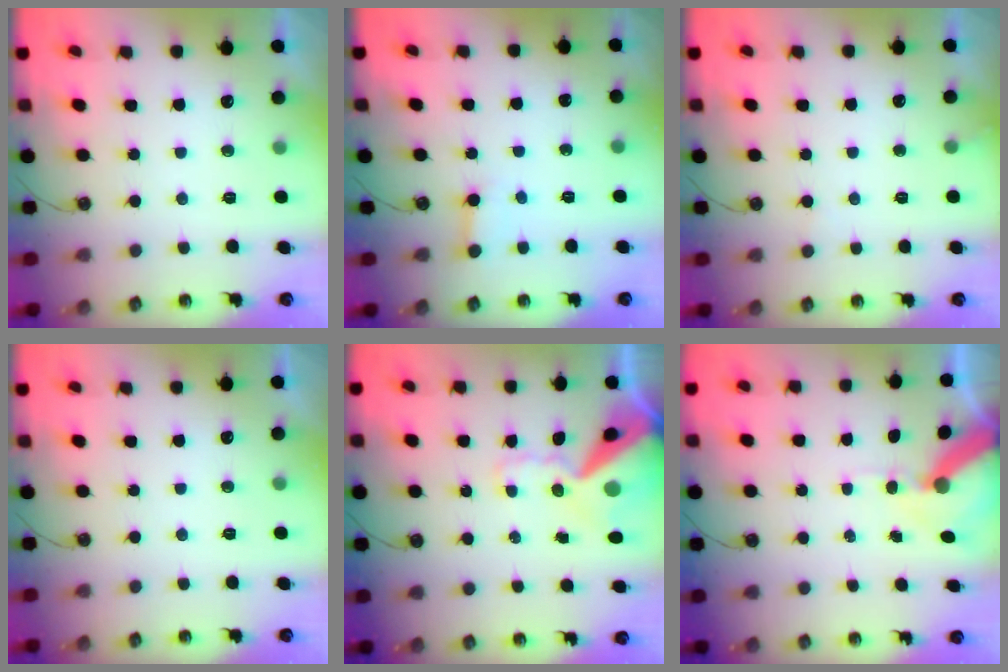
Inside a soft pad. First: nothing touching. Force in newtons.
{"total": 3.1, "press": 3.0, "slide": 0.3}
{"total": 4.3, "press": 4.3, "slide": 0.3}
{"total": 0.0}
{"total": 17.5, "press": 17.3, "slide": 2.8}
{"total": 10.7, "press": 10.6, "slide": 1.4}